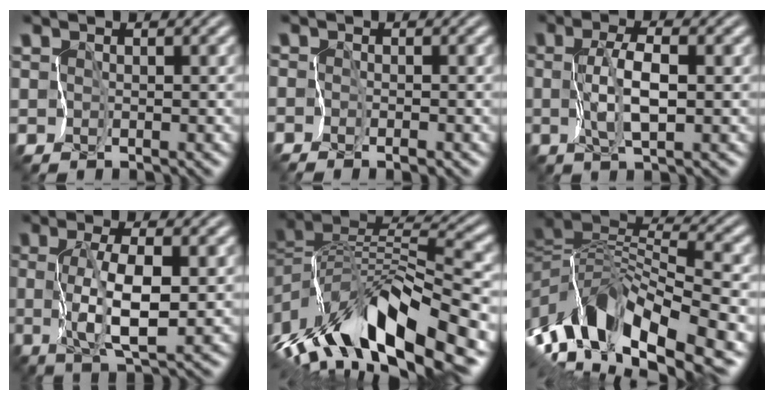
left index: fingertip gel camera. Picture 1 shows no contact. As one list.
[{"total": 0.9, "force": [-0.9, 0.0, 0.1], "torque": [-0.007, -0.004, -0.021]}, {"total": 3.0, "force": [0.0, 0.4, 3.0], "torque": [-0.067, -0.001, 0.001]}, {"total": 4.8, "force": [0.0, 1.0, 4.7], "torque": [-0.095, -0.005, 0.002]}, {"total": 11.8, "force": [-4.2, 3.5, 10.5], "torque": [-0.195, 0.014, -0.065]}, {"total": 10.9, "force": [-4.4, 4.1, 9.0], "torque": [-0.164, 0.011, -0.083]}]